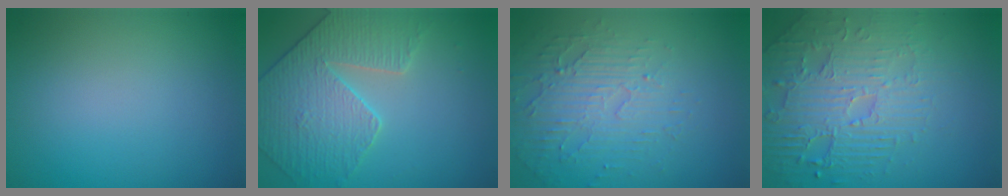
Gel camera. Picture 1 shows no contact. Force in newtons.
{"total": 4.2, "press": 4.1, "slide": 0.8}
{"total": 4.3, "press": 3.2, "slide": 2.8}
{"total": 4.6, "press": 4.3, "slide": 1.6}